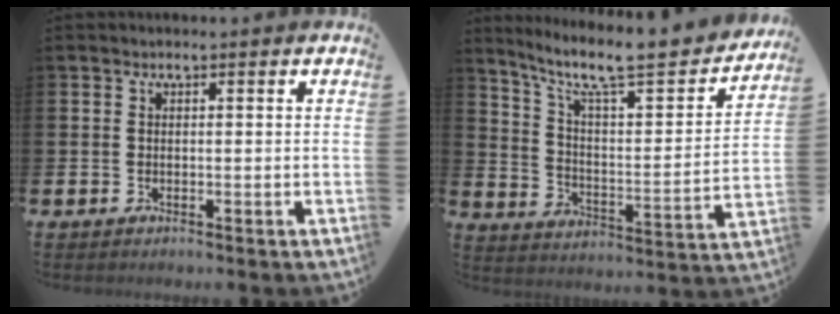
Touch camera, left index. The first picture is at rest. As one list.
[{"total": 9.7, "force": [8.0, 1.9, 5.2], "torque": [-0.119, -0.062, 0.129]}]